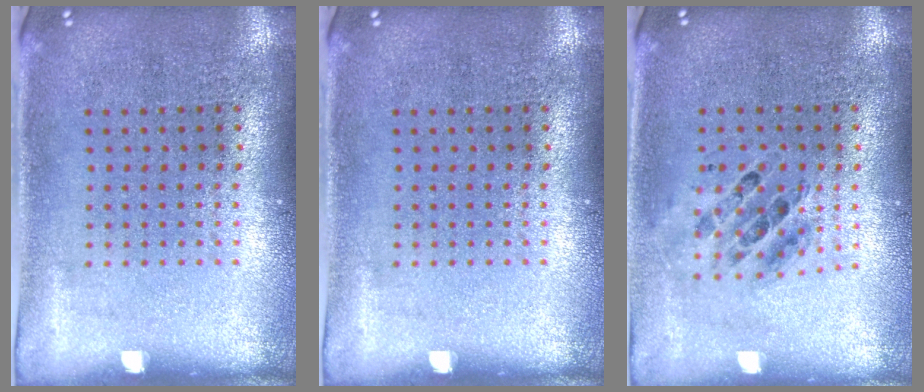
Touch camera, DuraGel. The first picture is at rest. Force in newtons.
{"total": 0.0}
{"total": 0.5, "press": 0.5, "slide": 0.2}